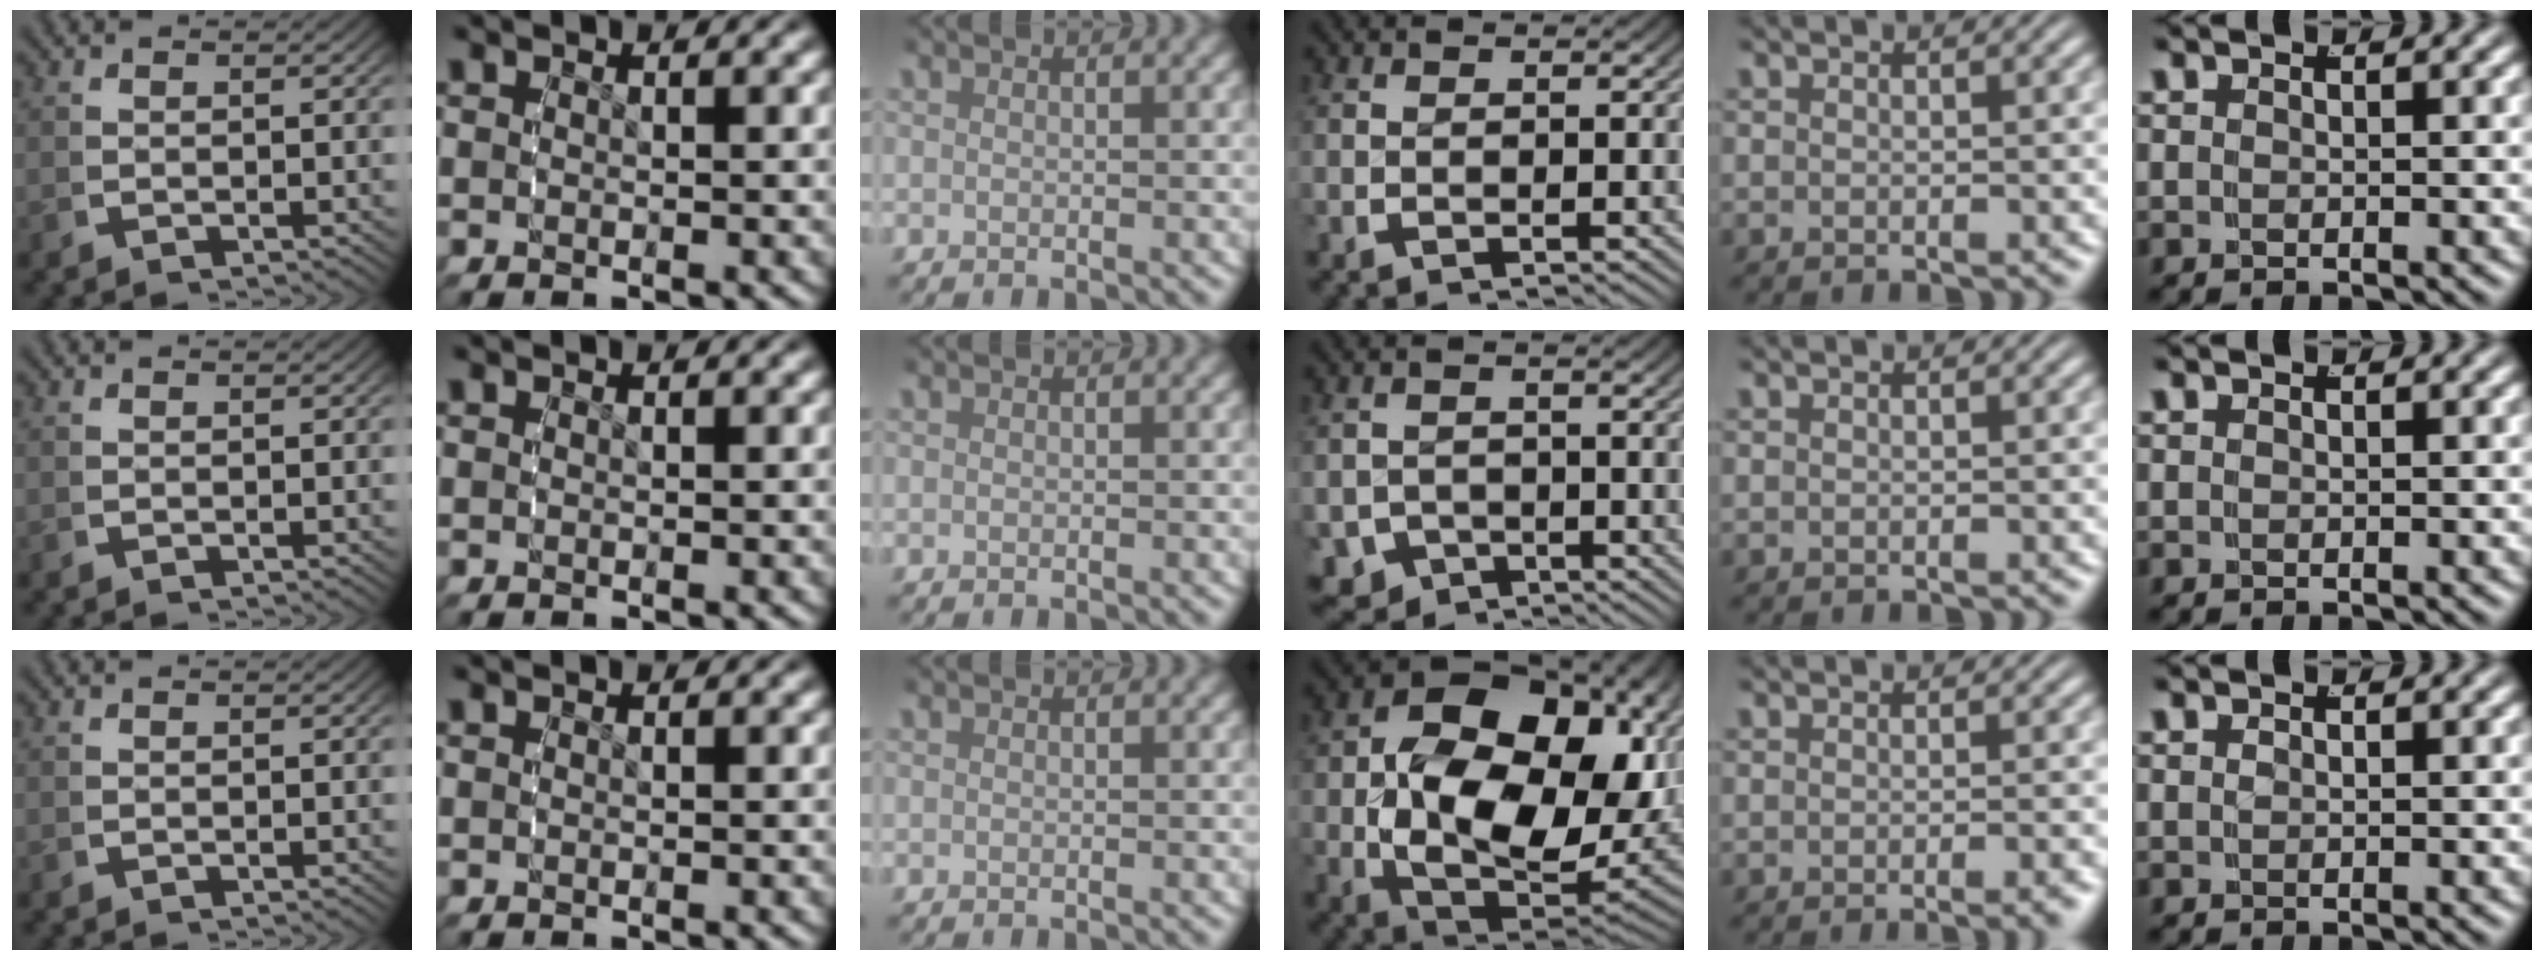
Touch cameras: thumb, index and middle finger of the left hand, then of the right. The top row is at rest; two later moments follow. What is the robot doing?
{"motion": "grasp_and_lifting", "object": "ethernet cable"}